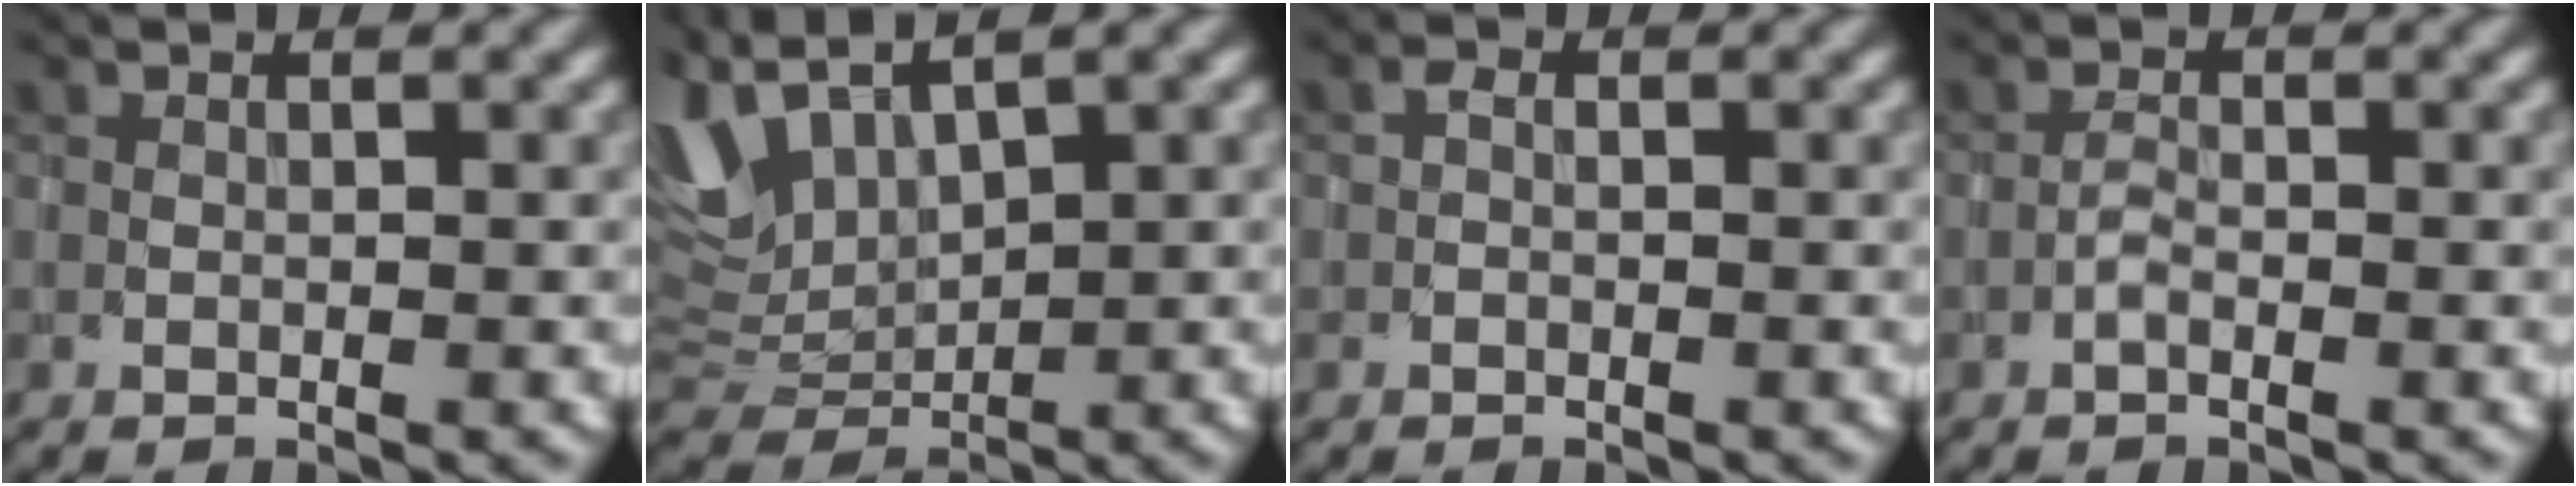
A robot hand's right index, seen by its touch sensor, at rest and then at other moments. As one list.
[{"total": 6.6, "force": [3.9, 3.1, 4.3], "torque": [-0.116, 0.011, 0.074]}, {"total": 0.7, "force": [-0.3, 0.5, 0.5], "torque": [-0.009, 0.001, -0.009]}, {"total": 1.1, "force": [-0.7, 0.3, 0.8], "torque": [-0.015, 0.003, -0.015]}]